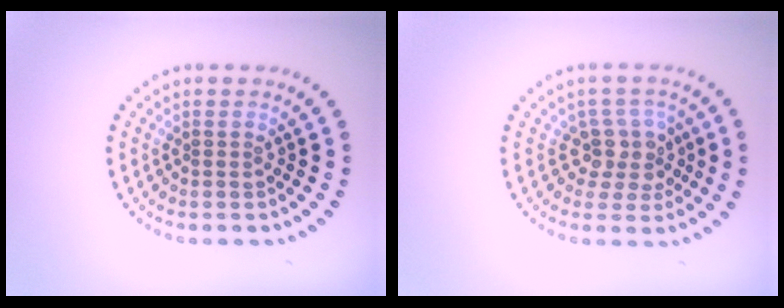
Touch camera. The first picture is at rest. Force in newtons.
{"total": 3.1, "press": 2.4, "slide": 2.0}